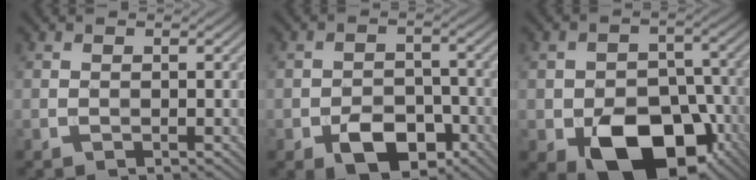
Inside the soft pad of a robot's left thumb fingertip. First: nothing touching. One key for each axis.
{"total": 5.5, "fx": -2.9, "fy": 3.4, "fz": 3.2, "tx": -0.050, "ty": -0.002, "tz": -0.056}
{"total": 13.1, "fx": -6.4, "fy": 8.4, "fz": 7.7, "tx": -0.128, "ty": -0.024, "tz": -0.101}